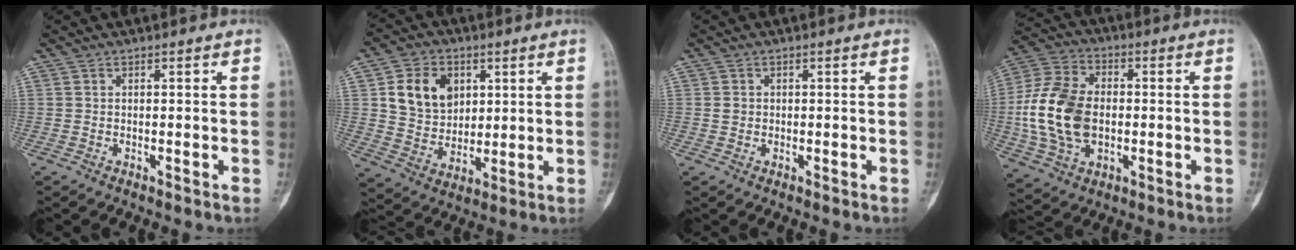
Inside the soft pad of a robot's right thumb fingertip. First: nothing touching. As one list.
[{"total": 11.3, "force": [3.6, 8.8, 6.2], "torque": [-0.074, -0.014, 0.073]}, {"total": 1.3, "force": [0.1, 1.2, 0.5], "torque": [-0.005, 0.003, 0.005]}, {"total": 17.0, "force": [-1.0, 11.3, 12.7], "torque": [-0.246, 0.013, -0.017]}]